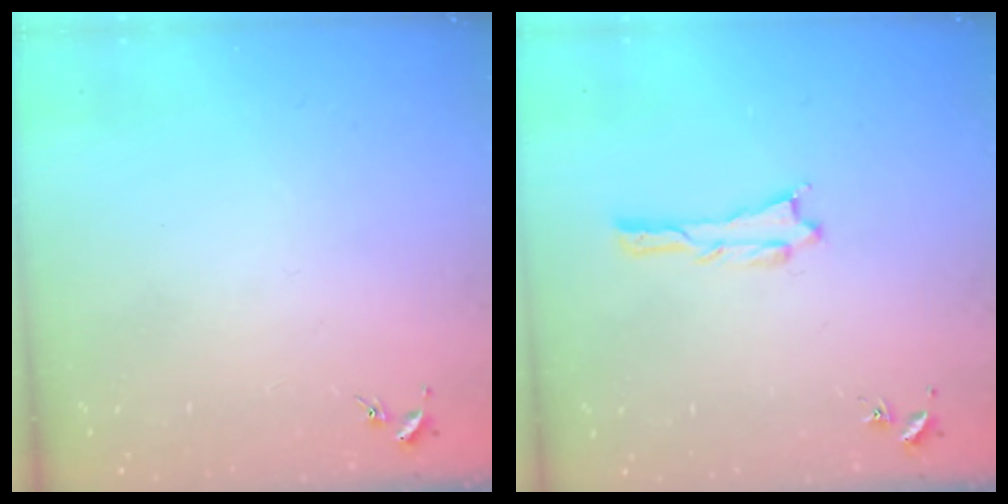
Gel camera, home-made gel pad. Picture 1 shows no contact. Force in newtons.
{"total": 0.6, "press": 0.6, "slide": 0.1}